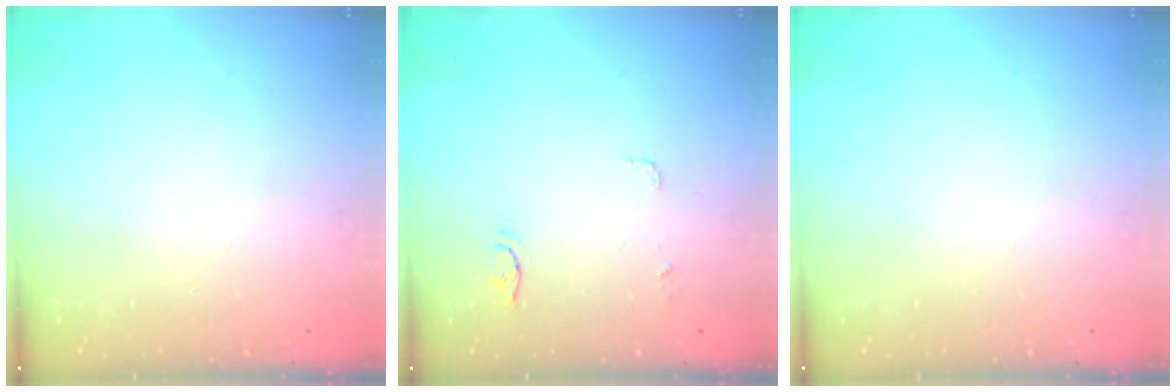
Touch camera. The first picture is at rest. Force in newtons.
{"total": 5.5, "press": 5.4, "slide": 0.4}
{"total": 0.0}